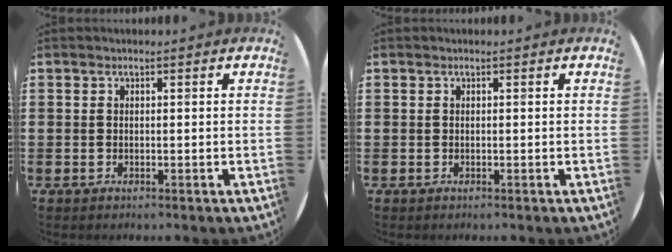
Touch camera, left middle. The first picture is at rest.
{"total": 0.0}